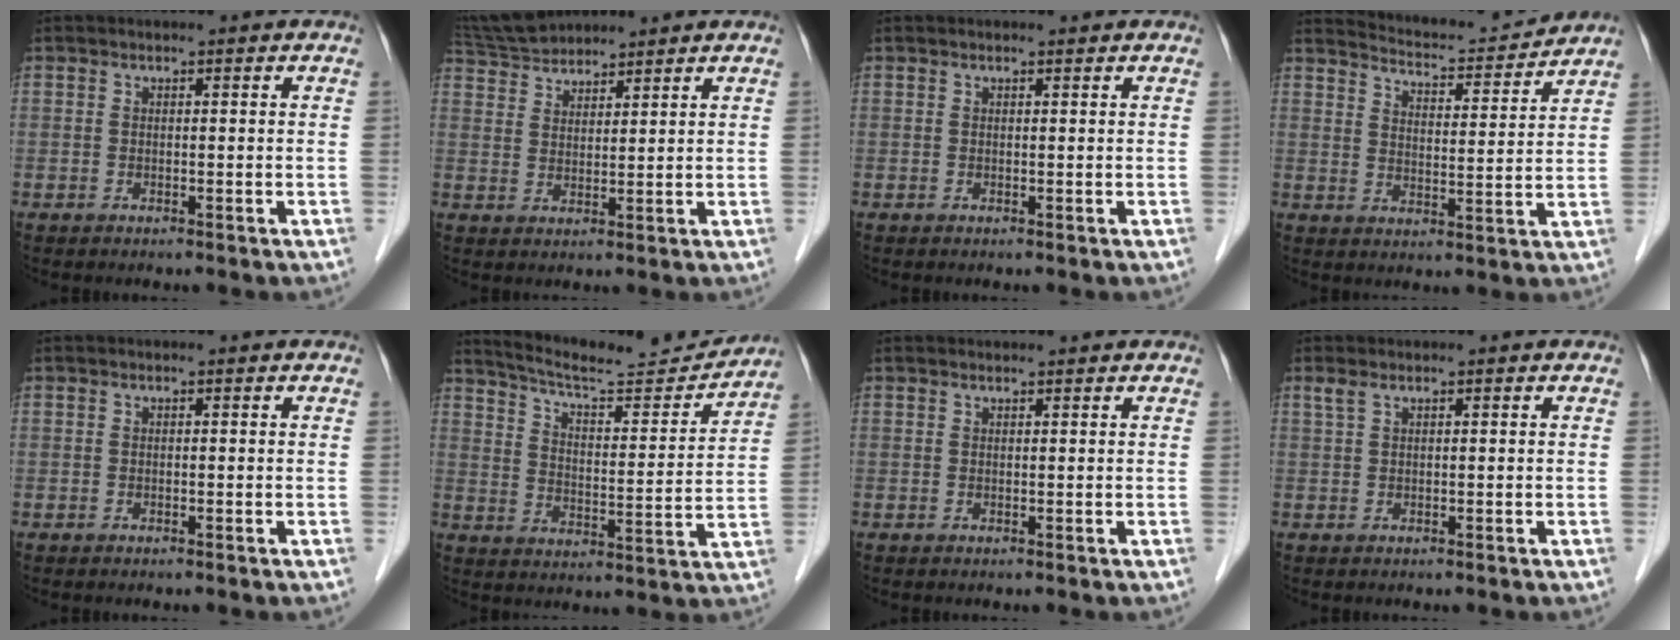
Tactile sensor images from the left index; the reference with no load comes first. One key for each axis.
{"total": 6.9, "fx": 6.7, "fy": 1.1, "fz": 1.4, "tx": -0.036, "ty": 0.029, "tz": 0.130}
{"total": 0.0}
{"total": 9.8, "fx": 9.8, "fy": 0.2, "fz": 1.0, "tx": -0.029, "ty": -0.001, "tz": 0.146}
{"total": 0.0}
{"total": 14.7, "fx": 14.3, "fy": 0.6, "fz": 3.4, "tx": -0.064, "ty": -0.016, "tz": 0.213}
{"total": 1.2, "fx": 1.2, "fy": 0.0, "fz": 0.2, "tx": -0.005, "ty": 0.009, "tz": 0.021}
{"total": 1.0, "fx": 0.7, "fy": 0.3, "fz": 0.7, "tx": -0.021, "ty": 0.013, "tz": 0.018}